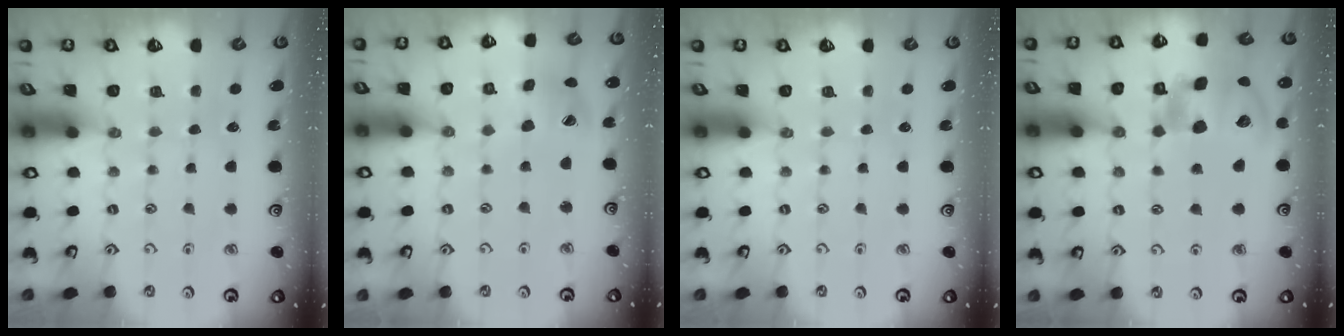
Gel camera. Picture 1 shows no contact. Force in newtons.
{"total": 11.4, "press": 11.3, "slide": 1.3}
{"total": 0.0}
{"total": 20.7, "press": 20.4, "slide": 3.4}